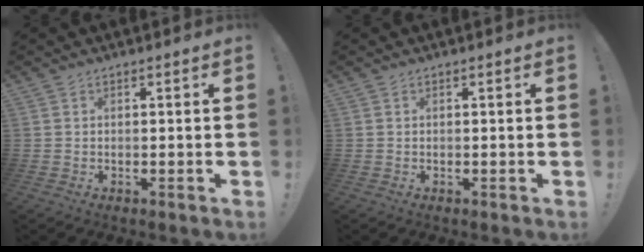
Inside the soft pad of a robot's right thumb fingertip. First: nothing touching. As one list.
[{"total": 0.0}]